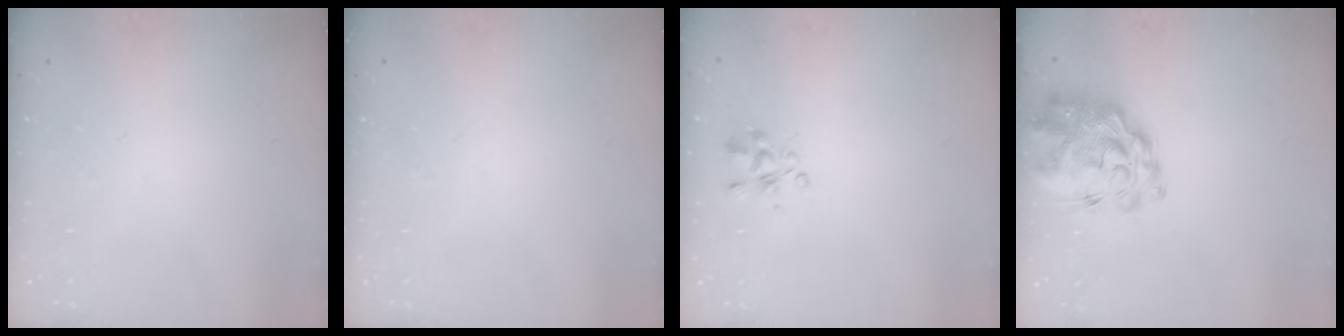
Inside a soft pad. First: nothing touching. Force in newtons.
{"total": 0.0}
{"total": 3.9, "press": 3.7, "slide": 1.4}
{"total": 7.5, "press": 7.0, "slide": 2.8}